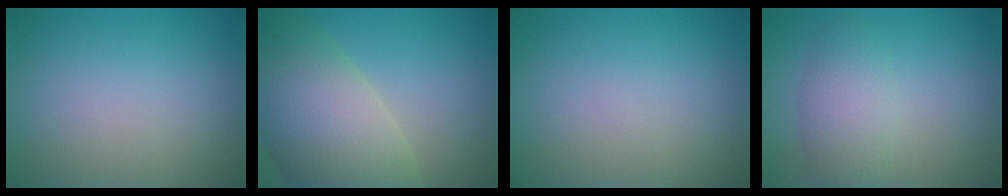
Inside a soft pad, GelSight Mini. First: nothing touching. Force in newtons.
{"total": 9.6, "press": 9.5, "slide": 0.7}
{"total": 0.0}
{"total": 3.5, "press": 3.5, "slide": 0.1}